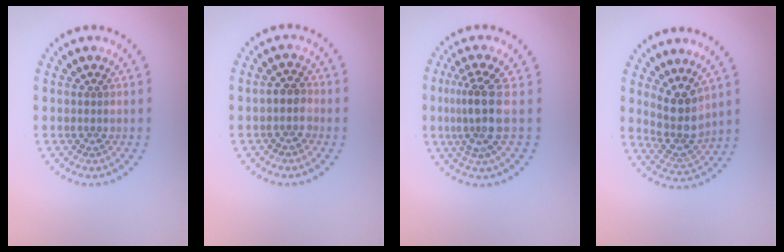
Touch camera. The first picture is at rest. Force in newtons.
{"total": 1.9, "press": 1.7, "slide": 0.9}
{"total": 3.8, "press": 2.9, "slide": 2.5}
{"total": 3.8, "press": 3.0, "slide": 2.3}